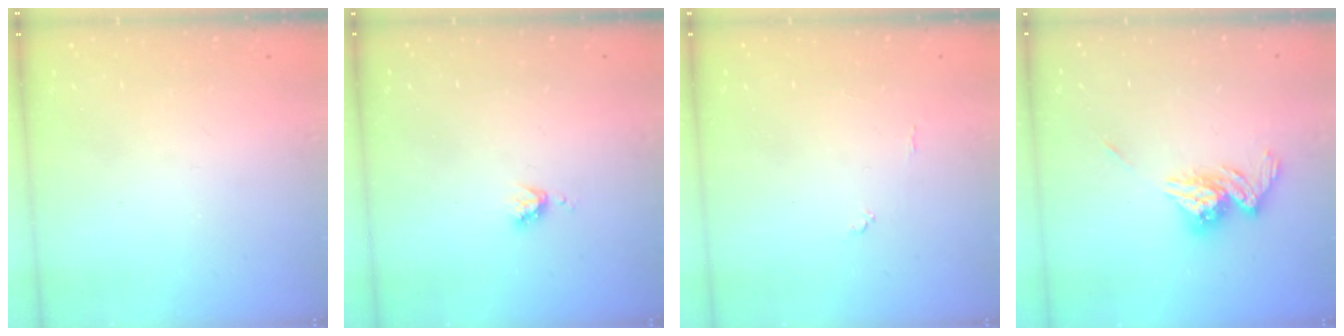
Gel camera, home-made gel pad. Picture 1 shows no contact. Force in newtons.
{"total": 3.8, "press": 3.8, "slide": 0.5}
{"total": 4.9, "press": 4.9, "slide": 0.4}
{"total": 12.0, "press": 12.0, "slide": 1.1}